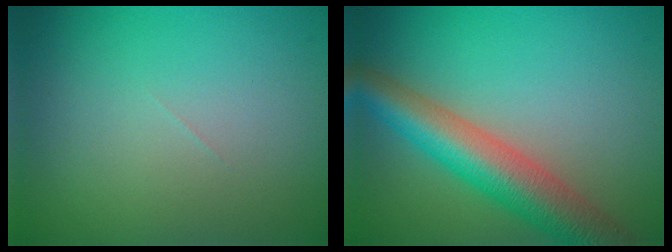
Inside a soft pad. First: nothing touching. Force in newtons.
{"total": 7.1, "press": 7.1, "slide": 0.5}